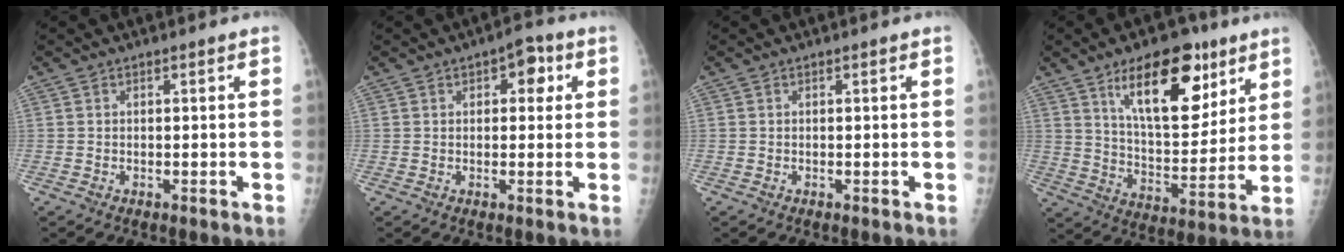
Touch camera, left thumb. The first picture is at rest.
{"total": 5.2, "force": [1.7, 3.1, 3.8], "torque": [-0.018, 0.002, 0.014]}
{"total": 0.0}
{"total": 18.7, "force": [10.1, 8.7, 13.2], "torque": [-0.153, -0.054, 0.167]}